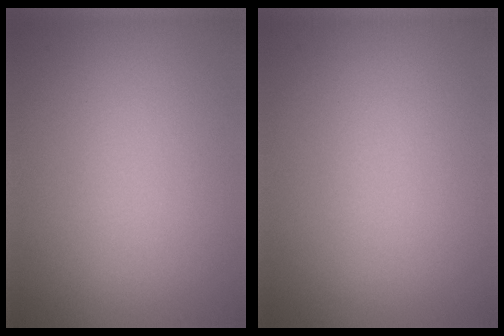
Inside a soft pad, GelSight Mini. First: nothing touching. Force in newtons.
{"total": 0.0}